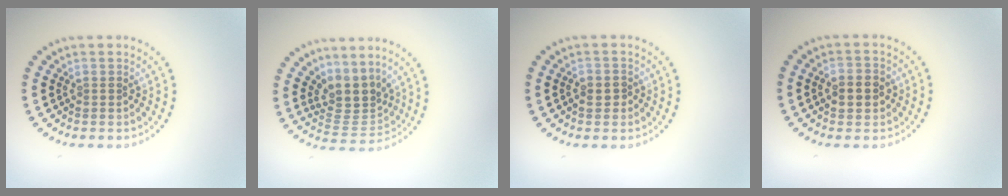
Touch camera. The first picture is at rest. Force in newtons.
{"total": 3.4, "press": 2.5, "slide": 2.2}
{"total": 1.1, "press": 1.0, "slide": 0.4}
{"total": 2.7, "press": 2.7, "slide": 0.5}